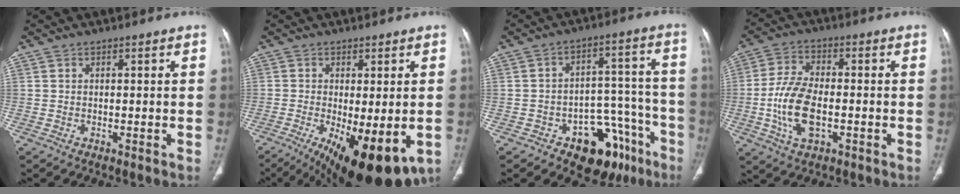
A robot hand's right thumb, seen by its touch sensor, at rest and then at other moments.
{"total": 16.6, "force": [-6.7, 6.2, 13.9], "torque": [-0.190, -0.024, -0.088]}
{"total": 15.4, "force": [-9.1, 9.1, 8.3], "torque": [-0.052, 0.090, -0.122]}
{"total": 11.2, "force": [-2.4, 5.9, 9.2], "torque": [-0.185, 0.010, -0.046]}